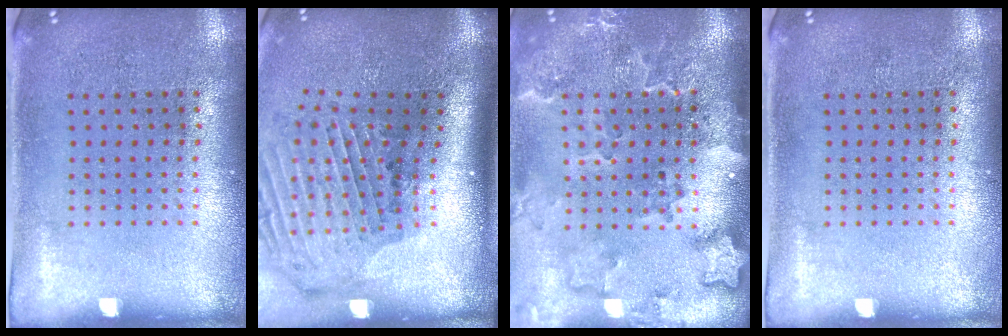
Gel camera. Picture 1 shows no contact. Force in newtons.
{"total": 2.4, "press": 1.9, "slide": 1.4}
{"total": 2.9, "press": 2.3, "slide": 1.8}
{"total": 0.0}